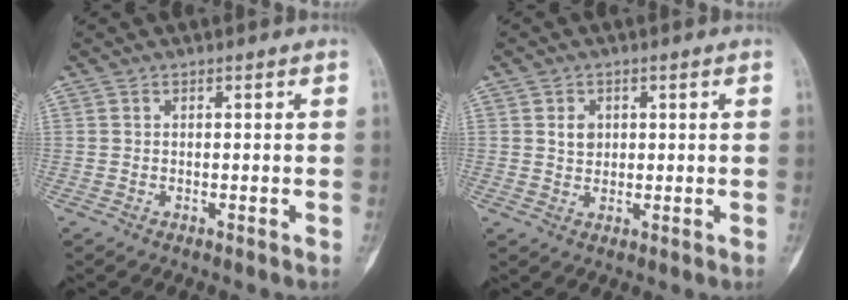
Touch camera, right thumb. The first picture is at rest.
{"total": 2.8, "force": [0.8, 2.2, 1.5], "torque": [-0.012, -0.002, 0.014]}